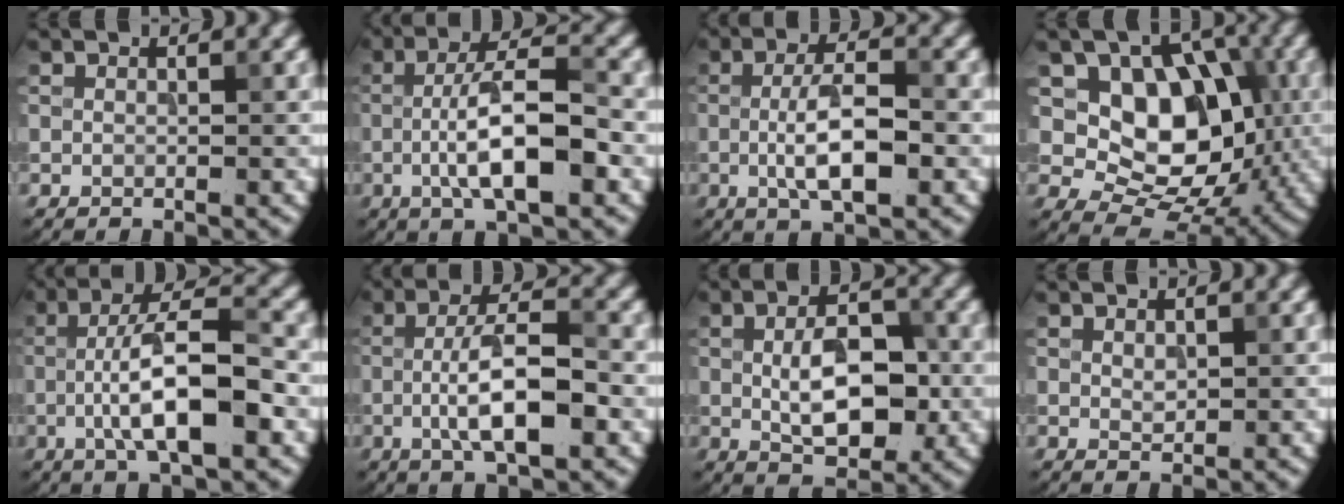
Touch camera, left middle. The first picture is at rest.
{"total": 7.4, "force": [-1.5, 2.0, 6.9], "torque": [-0.119, 0.010, -0.032]}
{"total": 5.5, "force": [-0.9, 1.7, 5.2], "torque": [-0.096, 0.003, -0.021]}
{"total": 9.1, "force": [0.9, 6.8, 5.9], "torque": [-0.086, -0.011, 0.010]}
{"total": 8.3, "force": [-1.6, 2.2, 7.8], "torque": [-0.129, 0.012, -0.033]}
{"total": 6.5, "force": [-1.3, 1.8, 6.1], "torque": [-0.109, 0.007, -0.029]}
{"total": 6.5, "force": [-0.2, 3.4, 5.5], "torque": [-0.094, -0.002, -0.001]}
{"total": 0.9, "force": [0.3, 0.6, 0.7], "torque": [-0.014, -0.003, 0.010]}